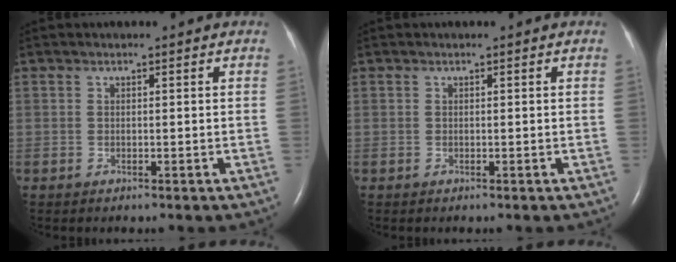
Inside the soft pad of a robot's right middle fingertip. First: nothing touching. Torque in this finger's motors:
{"motor_torque": [-0.06, 0.05, 0.00, -0.02]}